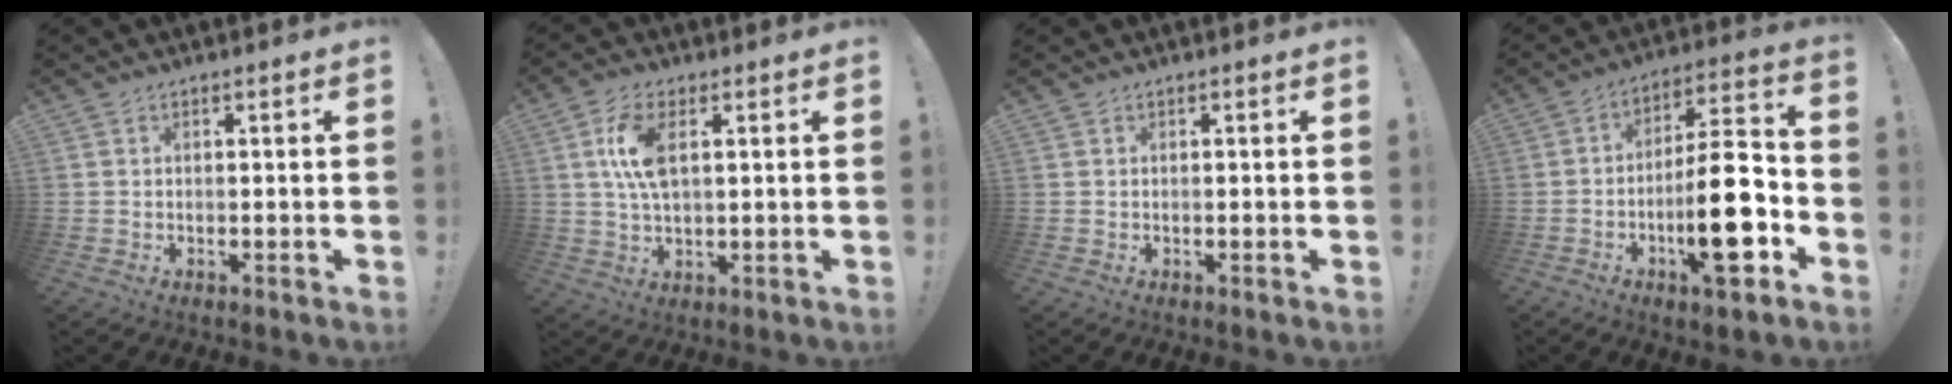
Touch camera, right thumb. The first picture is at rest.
{"total": 9.3, "force": [2.2, 4.5, 7.9], "torque": [-0.163, -0.001, 0.037]}
{"total": 0.0}
{"total": 18.9, "force": [-6.3, 5.9, 16.8], "torque": [-0.268, 0.038, -0.097]}